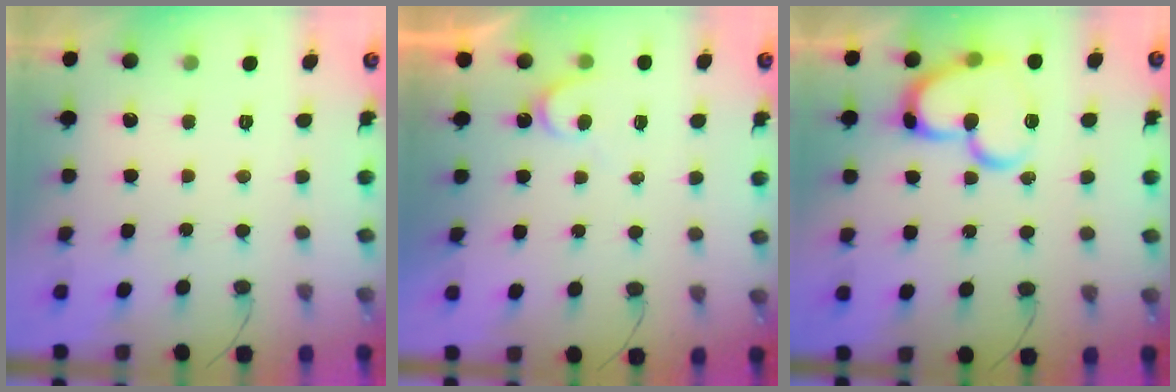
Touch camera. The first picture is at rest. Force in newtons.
{"total": 6.5, "press": 6.5, "slide": 0.5}
{"total": 17.1, "press": 17.0, "slide": 1.8}